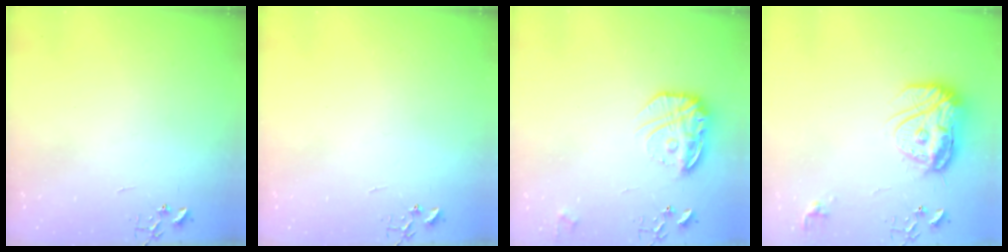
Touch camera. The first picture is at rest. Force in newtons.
{"total": 0.0}
{"total": 17.1, "press": 17.0, "slide": 1.2}
{"total": 17.0, "press": 16.9, "slide": 1.4}